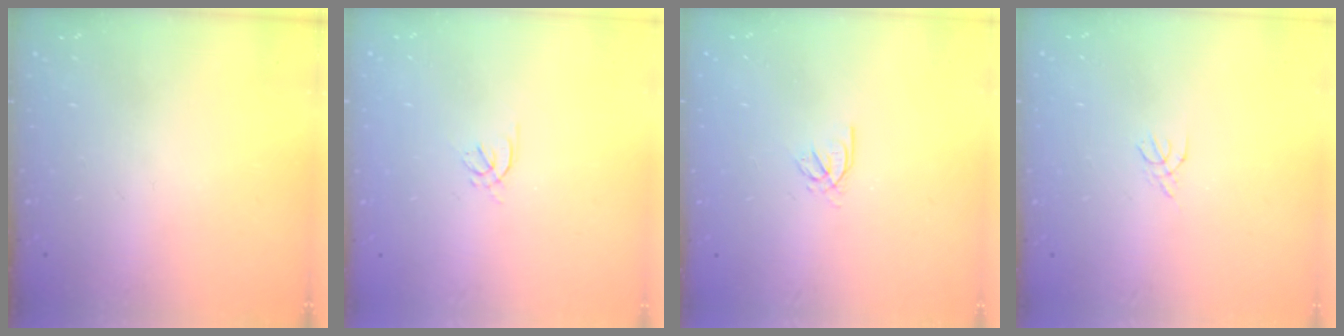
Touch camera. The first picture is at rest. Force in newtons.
{"total": 1.5, "press": 1.4, "slide": 0.6}
{"total": 2.2, "press": 2.2, "slide": 0.4}
{"total": 1.8, "press": 1.7, "slide": 0.5}